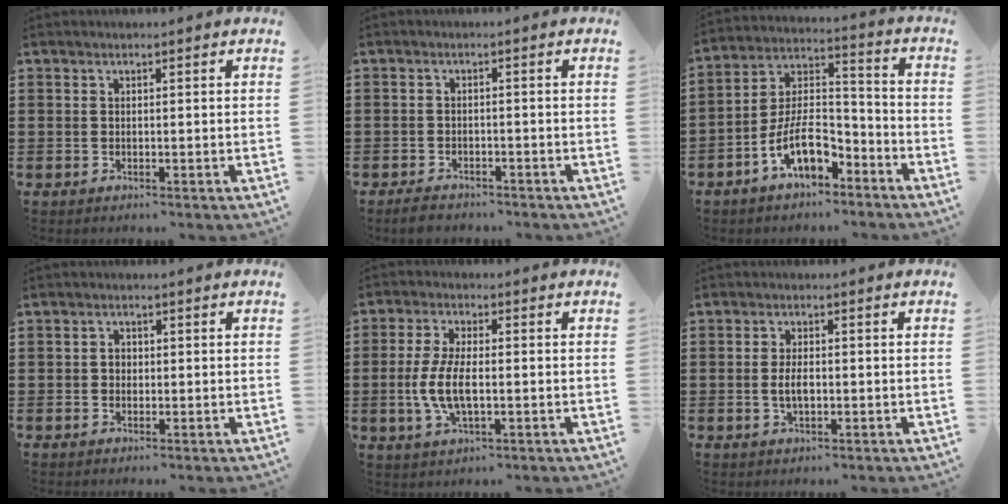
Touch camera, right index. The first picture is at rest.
{"total": 2.0, "force": [-1.9, 0.6, 0.3], "torque": [-0.009, 0.004, -0.040]}
{"total": 10.2, "force": [-6.3, 4.9, 6.4], "torque": [-0.135, 0.010, -0.119]}
{"total": 0.9, "force": [-0.1, 0.6, 0.6], "torque": [-0.013, 0.003, -0.002]}
{"total": 6.8, "force": [-1.0, 2.7, 6.2], "torque": [-0.143, -0.006, -0.028]}
{"total": 3.3, "force": [-0.4, 1.4, 2.9], "torque": [-0.062, 0.001, -0.010]}